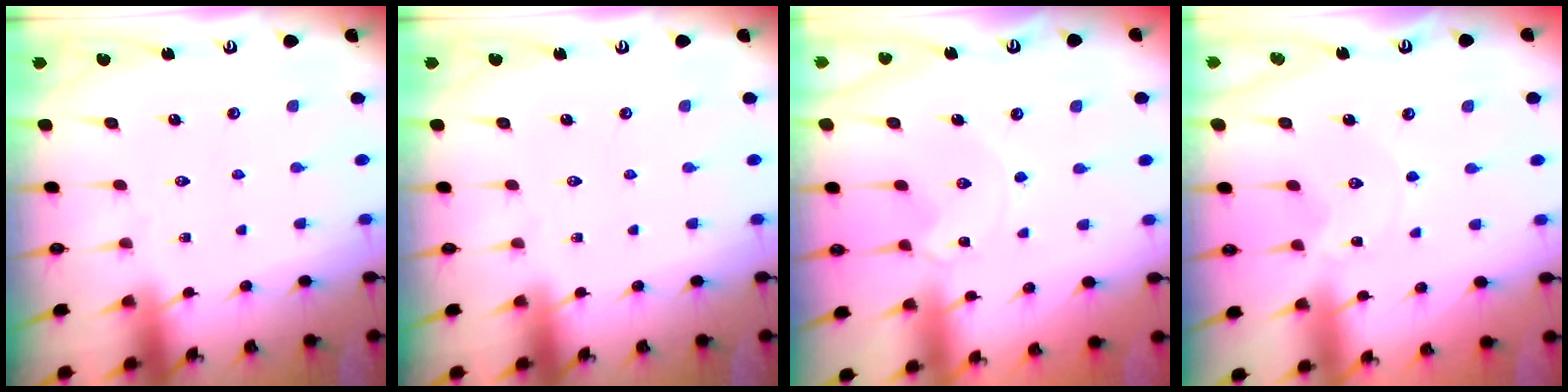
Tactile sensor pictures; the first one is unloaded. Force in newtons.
{"total": 0.0}
{"total": 1.1, "press": 1.0, "slide": 0.1}
{"total": 1.3, "press": 1.3, "slide": 0.2}